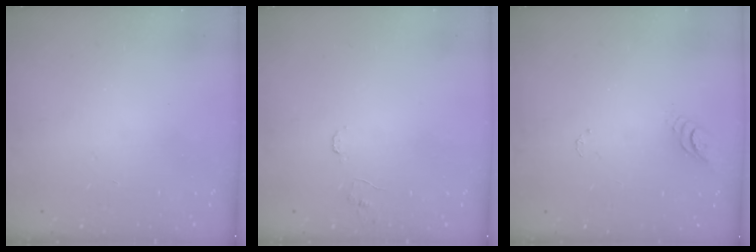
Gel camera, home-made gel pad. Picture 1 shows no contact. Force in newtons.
{"total": 6.3, "press": 6.3, "slide": 0.5}
{"total": 3.8, "press": 3.8, "slide": 0.4}